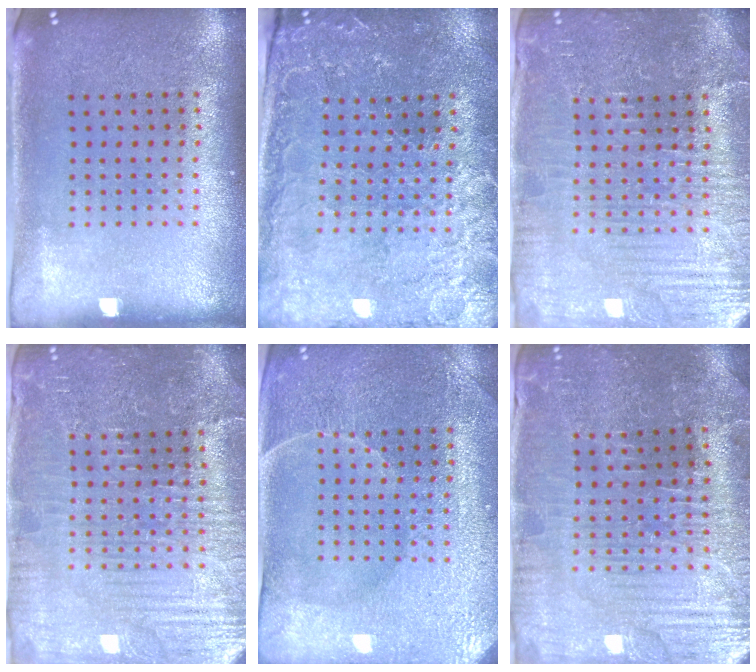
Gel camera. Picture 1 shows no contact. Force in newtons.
{"total": 1.2, "press": 1.2, "slide": 0.4}
{"total": 4.4, "press": 4.2, "slide": 1.2}
{"total": 4.4, "press": 4.2, "slide": 1.2}
{"total": 3.7, "press": 3.7, "slide": 0.6}
{"total": 3.7, "press": 3.7, "slide": 0.4}